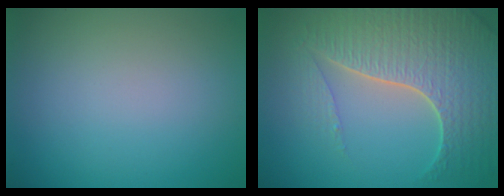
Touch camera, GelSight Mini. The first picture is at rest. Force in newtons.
{"total": 7.6, "press": 5.6, "slide": 5.1}